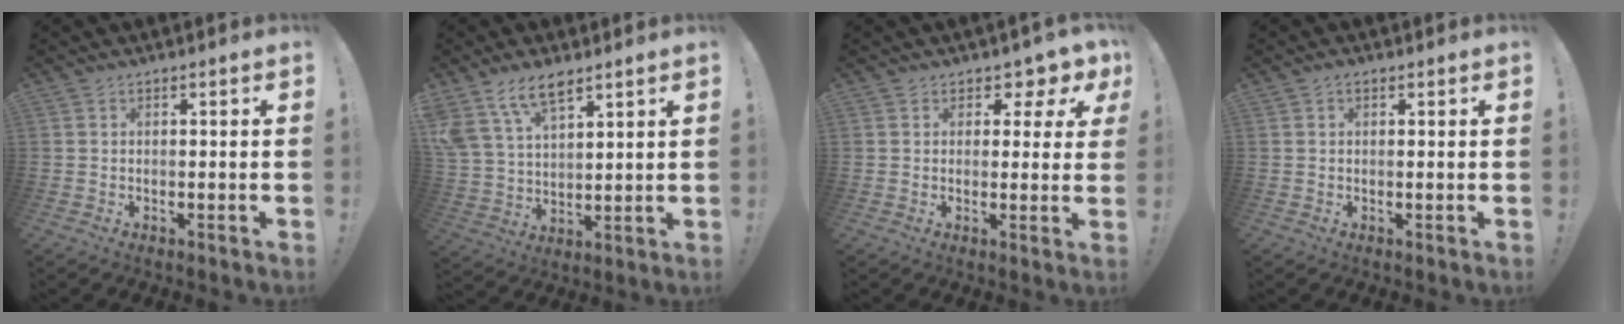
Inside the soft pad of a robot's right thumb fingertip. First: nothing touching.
{"total": 11.7, "force": [8.2, 5.8, 6.0], "torque": [-0.116, -0.040, 0.159]}
{"total": 4.5, "force": [2.9, 2.9, 1.8], "torque": [-0.009, -0.031, 0.048]}
{"total": 0.8, "force": [0.5, 0.4, 0.4], "torque": [-0.004, -0.001, 0.008]}